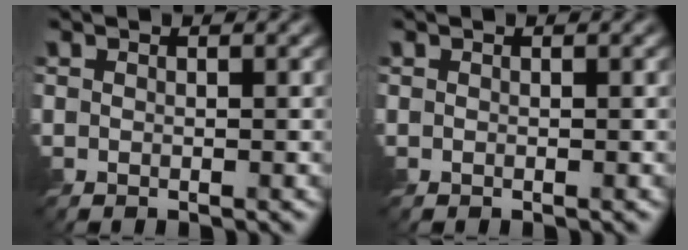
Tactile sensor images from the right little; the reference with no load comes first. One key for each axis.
{"total": 0.0}